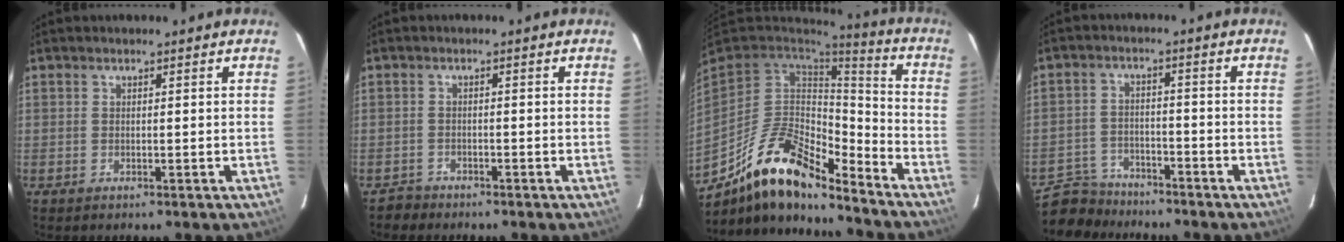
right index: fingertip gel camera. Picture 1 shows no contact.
{"total": 2.4, "force": [-1.8, 1.5, -0.4], "torque": [0.000, 0.009, -0.034]}
{"total": 17.8, "force": [-13.0, 6.4, 10.2], "torque": [-0.206, -0.001, -0.239]}
{"total": 7.7, "force": [-6.8, 3.6, 0.7], "torque": [-0.035, 0.016, -0.116]}